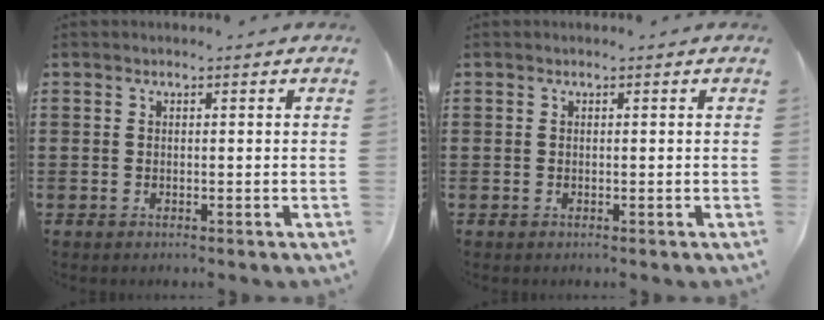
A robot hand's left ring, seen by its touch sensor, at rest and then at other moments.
{"total": 0.0}